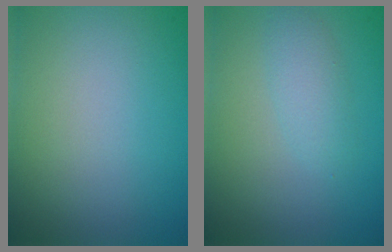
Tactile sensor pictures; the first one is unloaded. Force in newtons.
{"total": 2.0, "press": 2.0, "slide": 0.1}